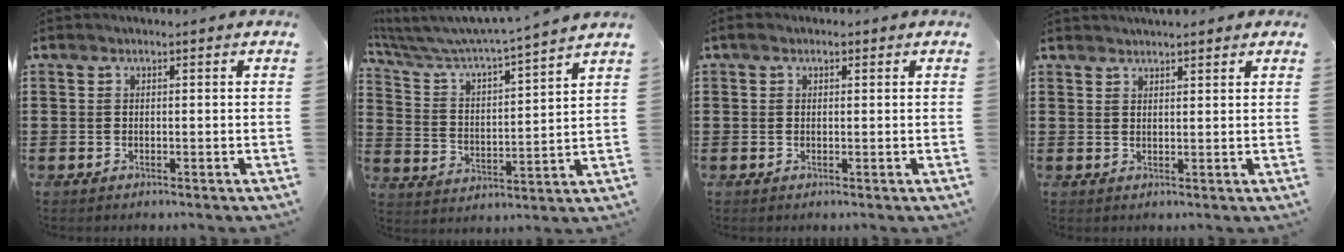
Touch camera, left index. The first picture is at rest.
{"total": 4.5, "force": [4.3, -0.5, 1.1], "torque": [-0.048, -0.043, 0.062]}
{"total": 1.0, "force": [0.1, 0.7, 0.7], "torque": [-0.006, 0.004, -0.002]}
{"total": 1.9, "force": [1.9, 0.1, 0.5], "torque": [-0.013, 0.002, 0.036]}